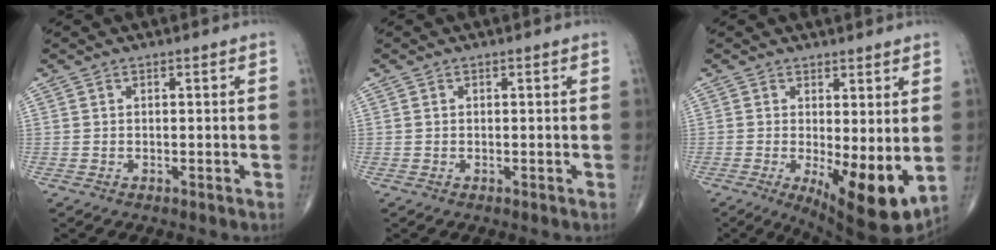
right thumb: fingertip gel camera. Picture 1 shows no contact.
{"total": 0.0}
{"total": 11.3, "force": [-1.2, 3.7, 10.6], "torque": [-0.152, -0.030, -0.008]}